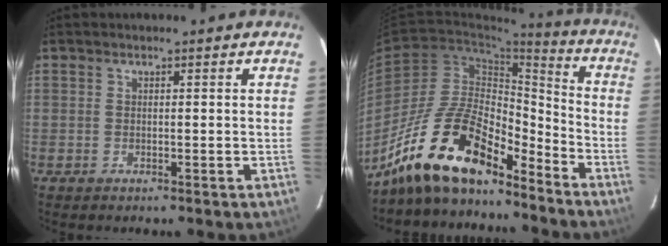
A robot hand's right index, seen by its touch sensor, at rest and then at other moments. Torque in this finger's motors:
{"motor_torque": [1.55, -0.58, 0.72, 0.19]}